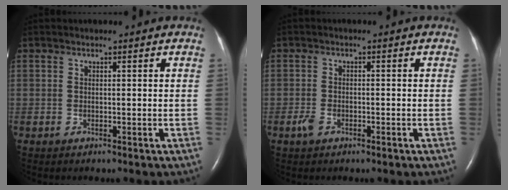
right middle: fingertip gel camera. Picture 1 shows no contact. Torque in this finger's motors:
{"motor_torque": [-0.11, 0.03, 0.00, 0.02]}